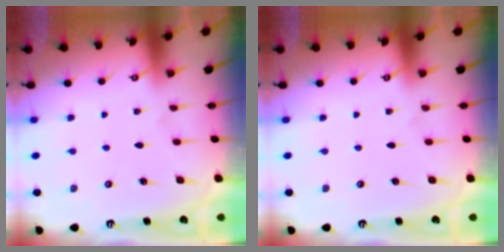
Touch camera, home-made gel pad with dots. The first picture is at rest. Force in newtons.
{"total": 0.0}